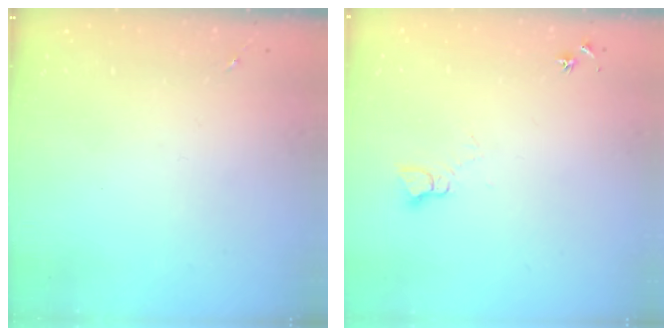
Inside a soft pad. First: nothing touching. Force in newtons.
{"total": 4.9, "press": 4.9, "slide": 0.5}